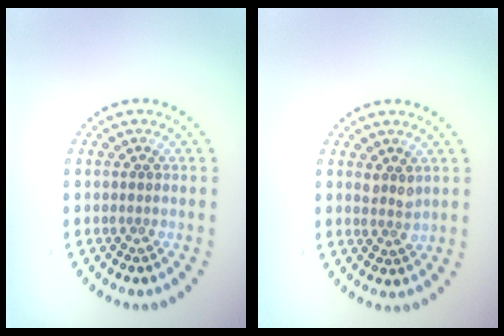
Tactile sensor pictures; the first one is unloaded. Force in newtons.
{"total": 1.5, "press": 1.2, "slide": 0.8}